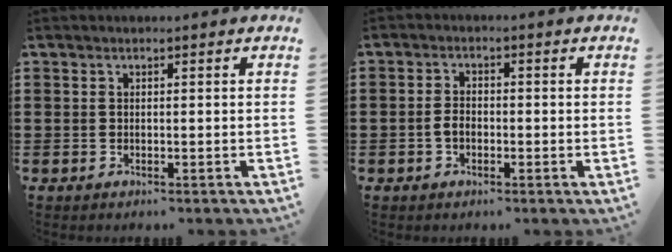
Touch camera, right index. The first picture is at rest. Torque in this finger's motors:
{"motor_torque": [1.24, 0.90, 0.18, 0.06]}